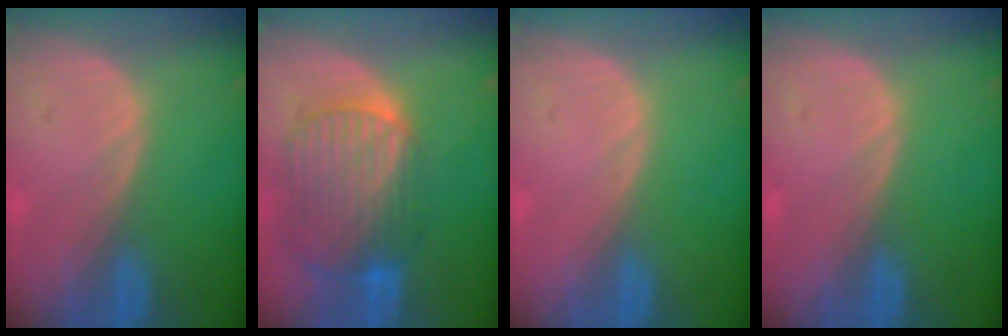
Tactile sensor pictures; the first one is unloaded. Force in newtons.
{"total": 10.3, "press": 8.7, "slide": 5.6}
{"total": 0.0}
{"total": 0.0}